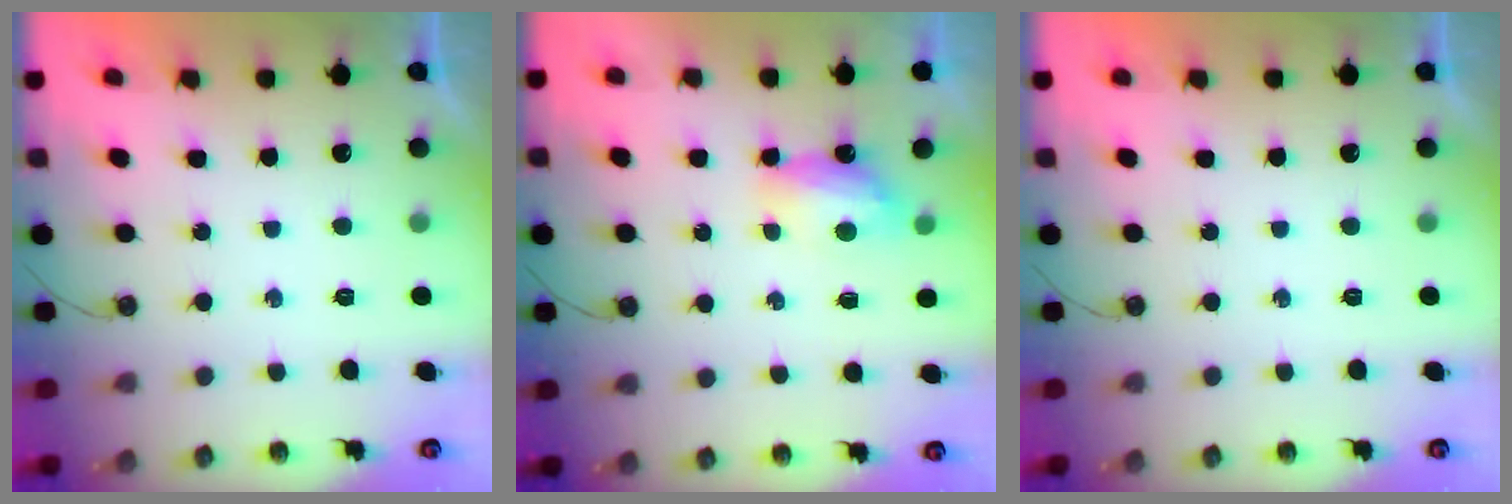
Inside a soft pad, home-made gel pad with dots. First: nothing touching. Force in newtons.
{"total": 7.0, "press": 7.0, "slide": 0.5}
{"total": 0.0}